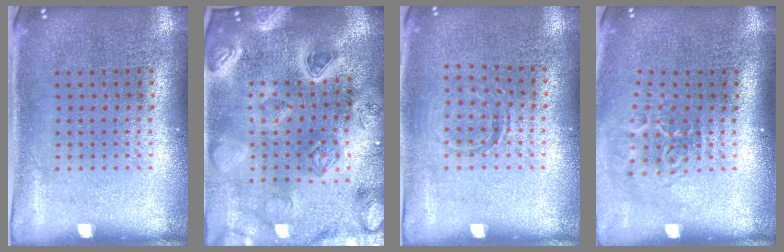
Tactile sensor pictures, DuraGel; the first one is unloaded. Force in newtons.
{"total": 4.2, "press": 3.7, "slide": 1.8}
{"total": 0.9, "press": 0.9, "slide": 0.2}
{"total": 2.0, "press": 1.3, "slide": 1.5}